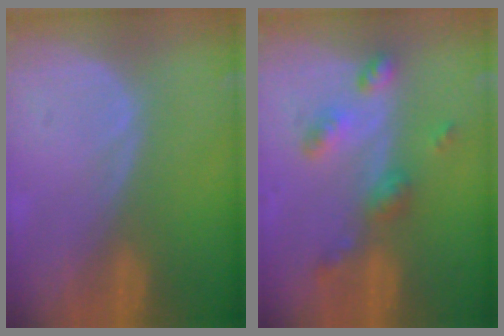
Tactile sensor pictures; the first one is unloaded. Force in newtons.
{"total": 6.2, "press": 5.5, "slide": 2.9}